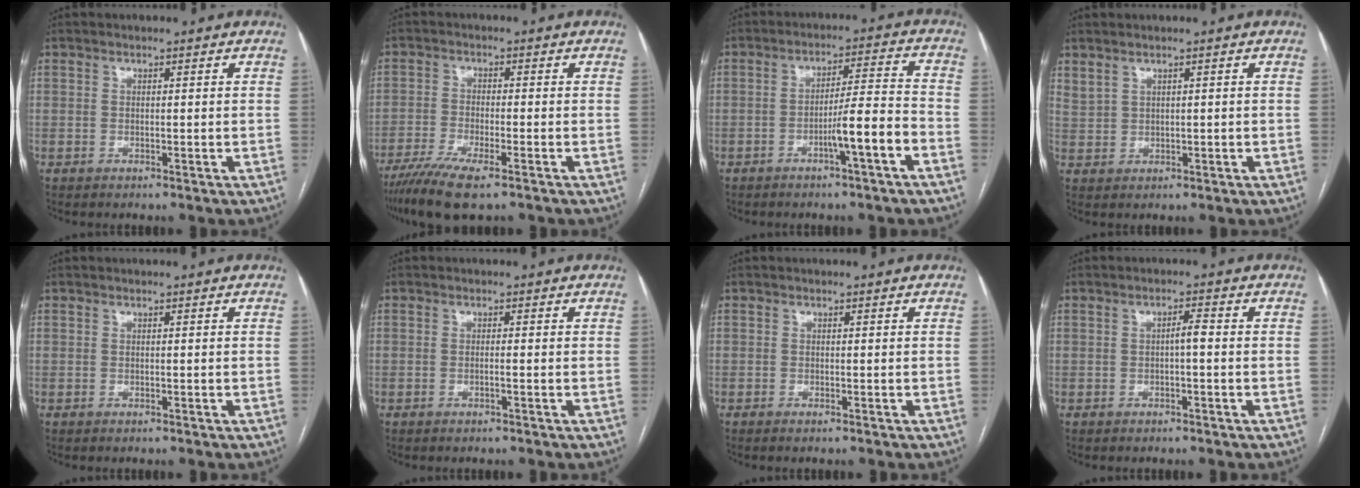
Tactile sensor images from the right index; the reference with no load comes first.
{"total": 8.6, "force": [-6.2, 1.0, 5.9], "torque": [-0.104, -0.019, -0.106]}
{"total": 7.3, "force": [-3.5, -0.3, 6.4], "torque": [-0.100, 0.013, -0.055]}
{"total": 2.1, "force": [1.7, 0.8, 1.0], "torque": [-0.025, 0.005, 0.044]}
{"total": 0.0}
{"total": 0.6, "force": [-0.3, -0.1, 0.6], "torque": [-0.010, 0.001, -0.005]}
{"total": 0.6, "force": [-0.4, -0.2, 0.3], "torque": [-0.007, -0.001, -0.009]}
{"total": 1.8, "force": [-0.3, 0.2, 1.8], "torque": [-0.028, 0.004, -0.004]}